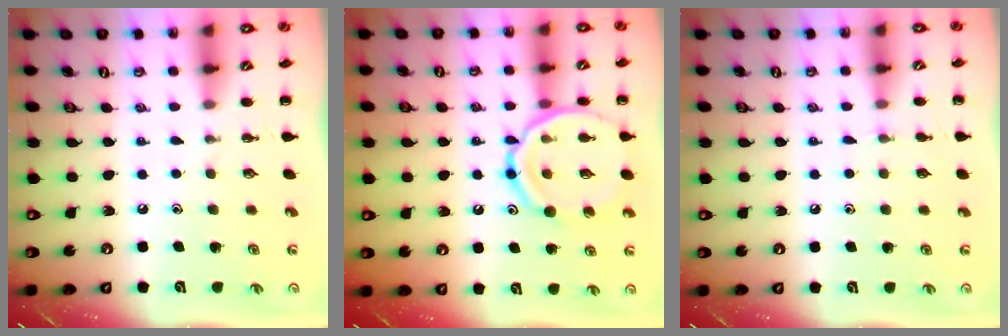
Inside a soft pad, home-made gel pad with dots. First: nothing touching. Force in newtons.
{"total": 15.9, "press": 15.8, "slide": 1.7}
{"total": 3.5, "press": 3.3, "slide": 1.1}